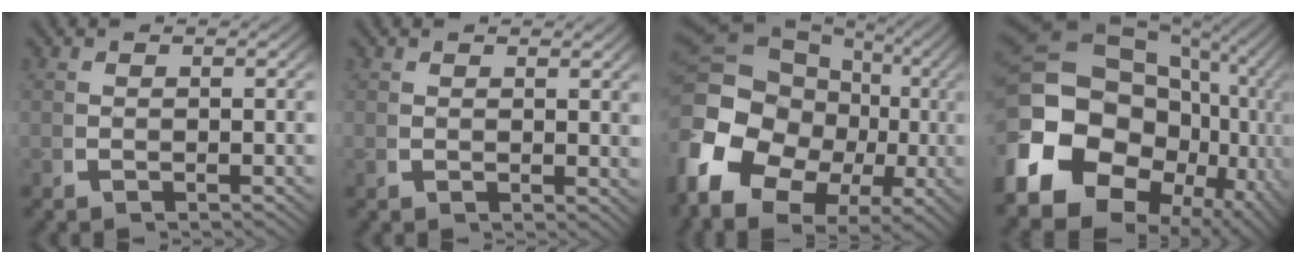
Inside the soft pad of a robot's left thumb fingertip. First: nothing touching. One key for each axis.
{"total": 1.1, "fx": 0.9, "fy": 0.5, "fz": 0.4, "tx": 0.002, "ty": -0.006, "tz": 0.017}
{"total": 14.2, "fx": 0.2, "fy": 11.0, "fz": 9.0, "tx": -0.200, "ty": -0.043, "tz": 0.014}
{"total": 22.2, "fx": -0.8, "fy": 17.4, "fz": 13.9, "tx": -0.274, "ty": -0.048, "tz": -0.015}